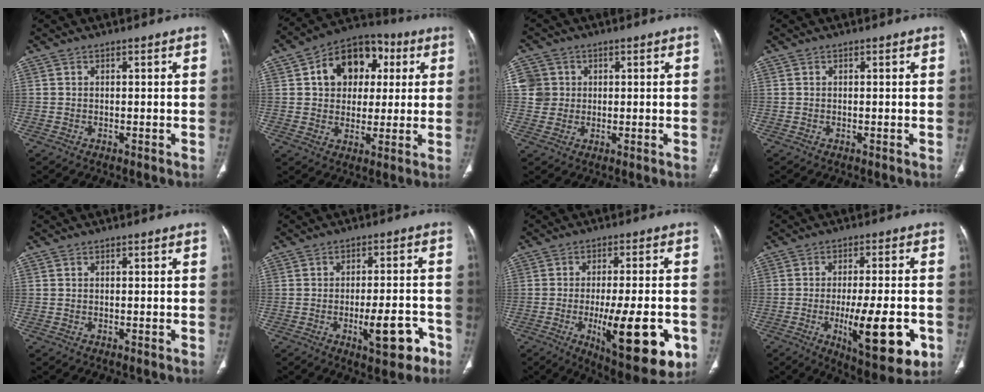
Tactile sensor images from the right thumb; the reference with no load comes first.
{"total": 14.6, "force": [3.9, 11.1, 8.7], "torque": [-0.089, 0.011, 0.053]}
{"total": 5.0, "force": [0.9, 4.9, 0.8], "torque": [0.011, 0.004, 0.017]}
{"total": 0.0}
{"total": 0.0}
{"total": 9.1, "force": [-4.1, 3.3, 7.5], "torque": [-0.096, 0.024, -0.052]}
{"total": 18.0, "force": [-5.6, 5.6, 16.2], "torque": [-0.213, -0.002, -0.068]}
{"total": 16.4, "force": [-4.9, 5.1, 14.8], "torque": [-0.213, -0.004, -0.062]}